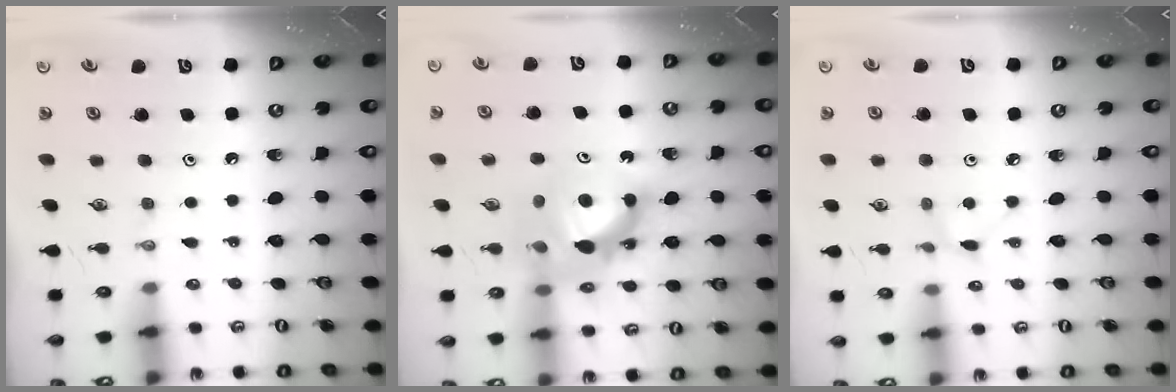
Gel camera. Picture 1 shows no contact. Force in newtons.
{"total": 12.0, "press": 11.9, "slide": 1.0}
{"total": 3.1, "press": 3.1, "slide": 0.4}